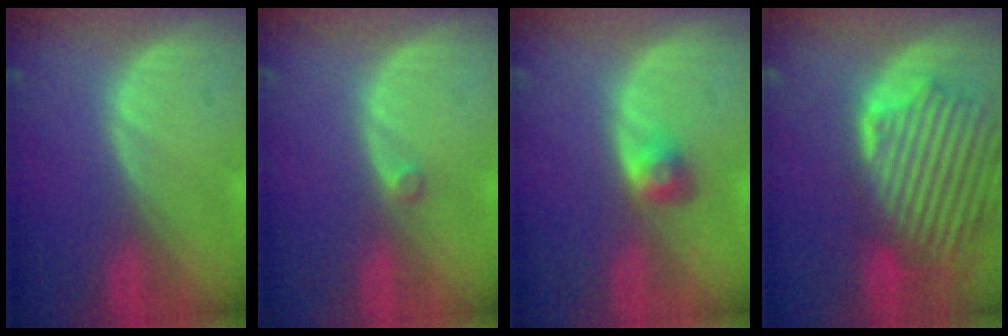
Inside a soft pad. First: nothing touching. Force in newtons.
{"total": 0.7, "press": 0.7, "slide": 0.1}
{"total": 2.9, "press": 2.4, "slide": 1.5}
{"total": 13.2, "press": 11.5, "slide": 6.4}